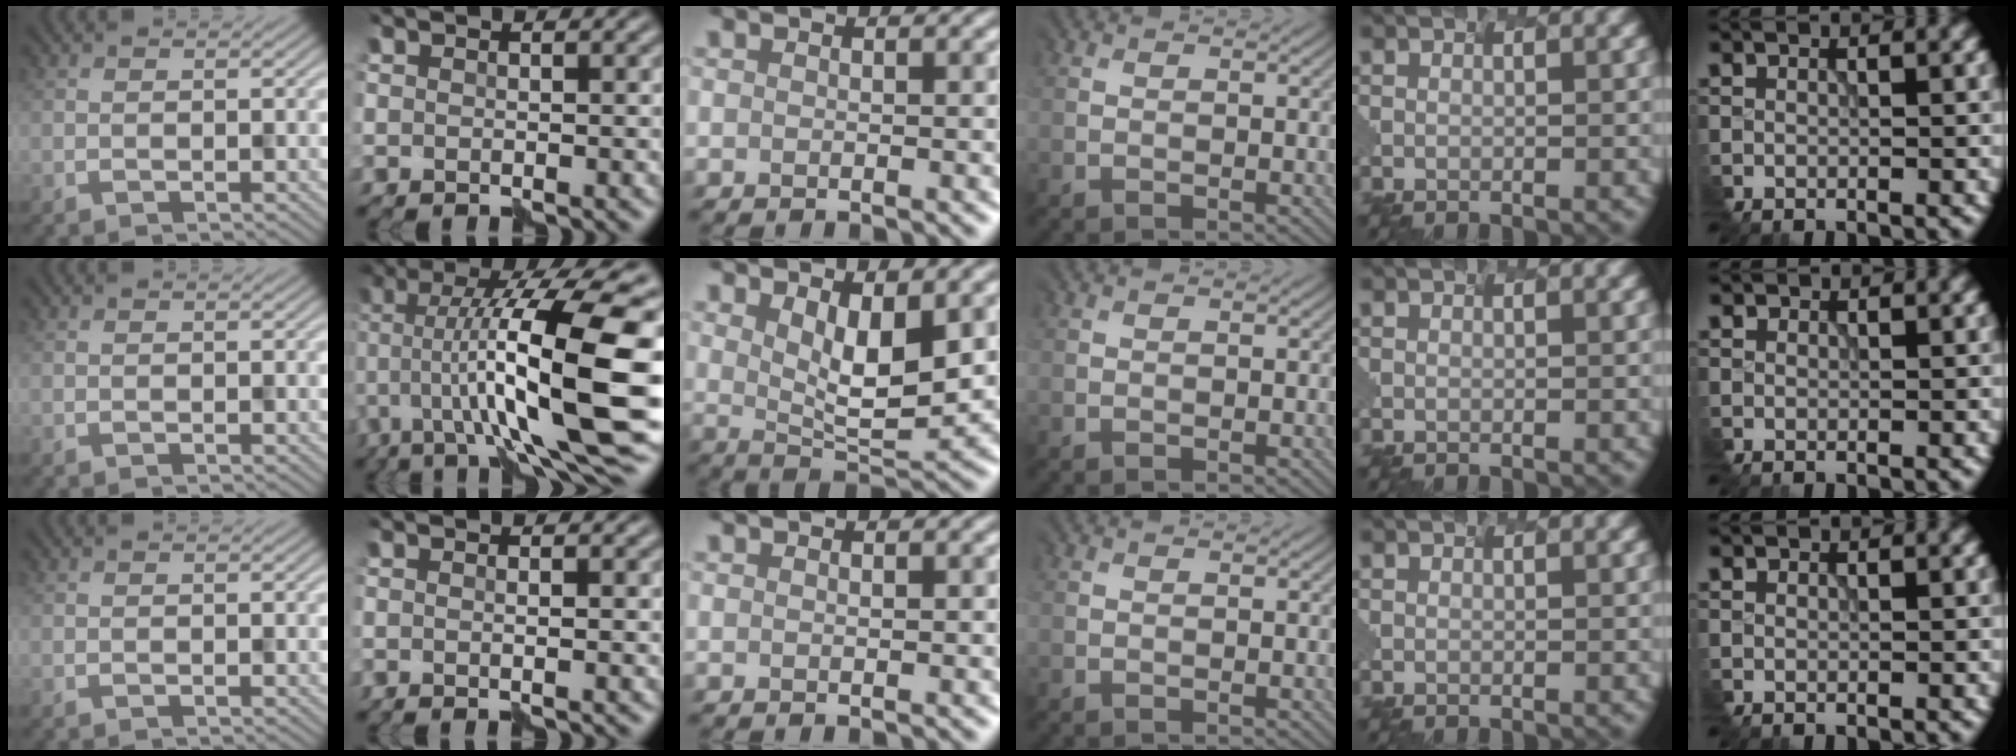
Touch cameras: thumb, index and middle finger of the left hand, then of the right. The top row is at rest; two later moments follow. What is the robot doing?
{"motion": "assemble", "object": "hinged jar"}